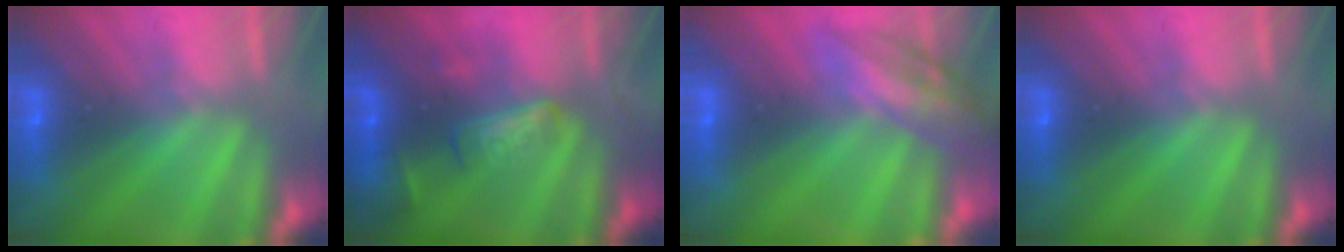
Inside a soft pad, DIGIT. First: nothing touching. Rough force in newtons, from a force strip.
{"total": 2.7}
{"total": 2.4}
{"total": 0.0}